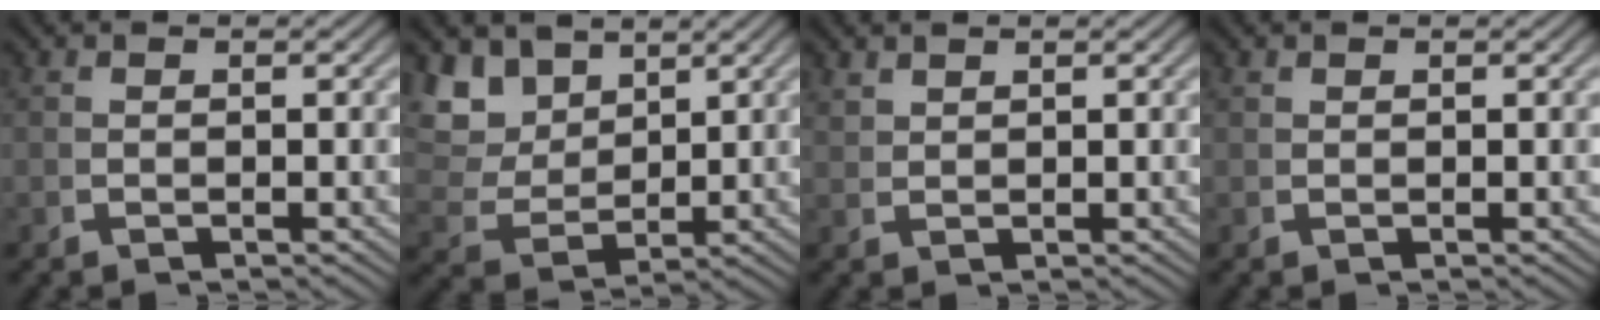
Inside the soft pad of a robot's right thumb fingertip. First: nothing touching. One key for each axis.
{"total": 7.6, "fx": 2.3, "fy": 5.7, "fz": 4.5, "tx": -0.118, "ty": -0.018, "tz": 0.049}
{"total": 1.6, "fx": 1.6, "fy": -0.3, "fz": 0.0, "tx": 0.005, "ty": 0.007, "tz": 0.039}
{"total": 0.5, "fx": 0.5, "fy": -0.2, "fz": -0.1, "tx": 0.002, "ty": -0.002, "tz": 0.013}